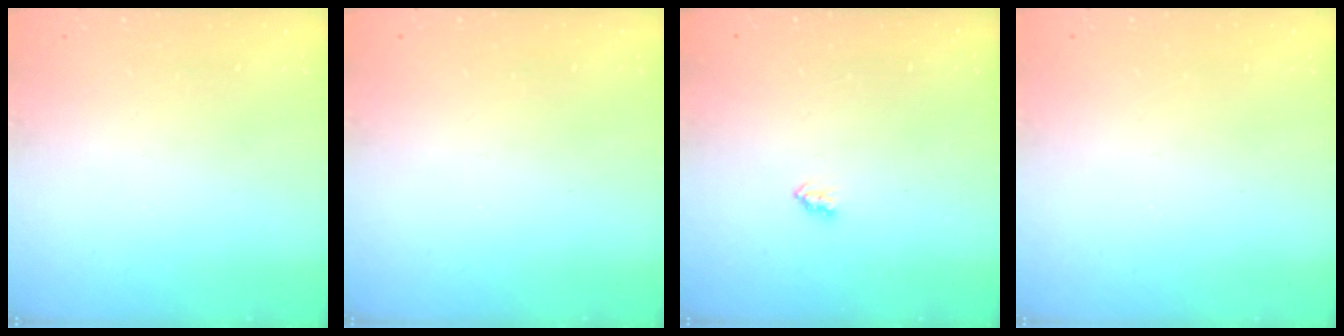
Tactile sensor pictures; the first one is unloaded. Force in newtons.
{"total": 0.0}
{"total": 2.1, "press": 2.1, "slide": 0.4}
{"total": 0.0}